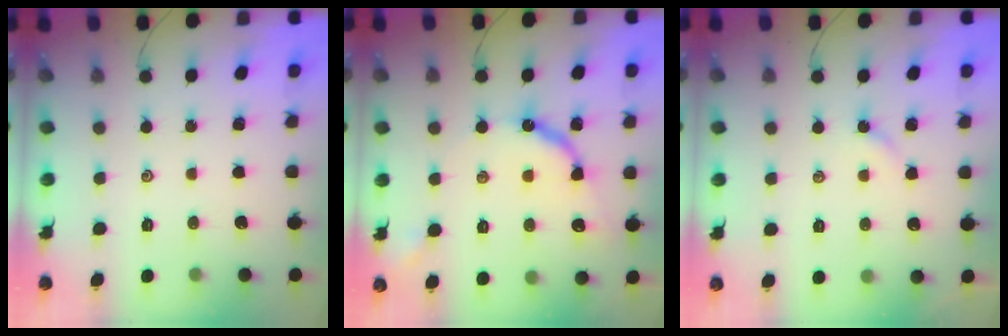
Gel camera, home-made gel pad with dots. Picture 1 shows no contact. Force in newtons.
{"total": 10.1, "press": 10.0, "slide": 1.3}
{"total": 2.7, "press": 2.7, "slide": 0.4}